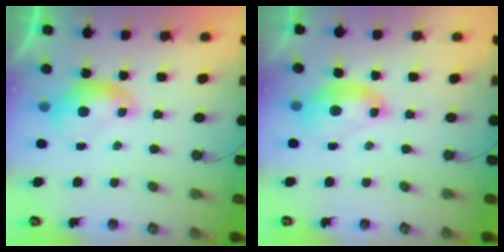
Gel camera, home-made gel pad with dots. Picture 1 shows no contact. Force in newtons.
{"total": 2.6, "press": 2.6, "slide": 0.5}